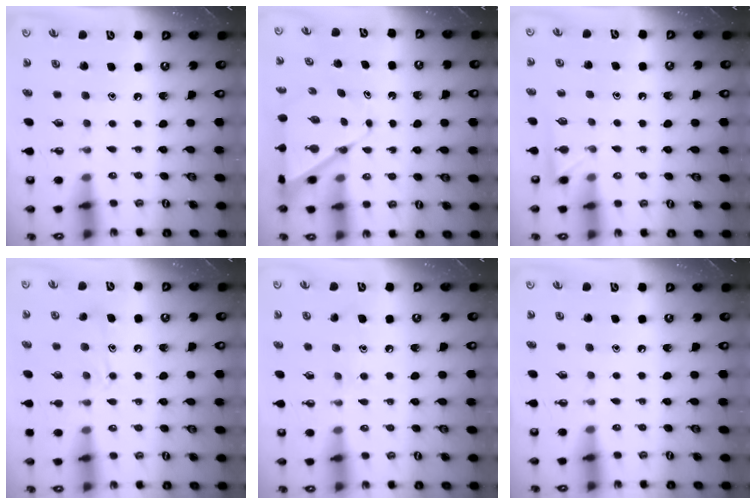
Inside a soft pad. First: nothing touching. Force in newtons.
{"total": 6.9, "press": 6.9, "slide": 0.7}
{"total": 3.8, "press": 3.8, "slide": 0.4}
{"total": 11.8, "press": 11.8, "slide": 0.8}
{"total": 7.0, "press": 7.0, "slide": 0.1}
{"total": 0.0}